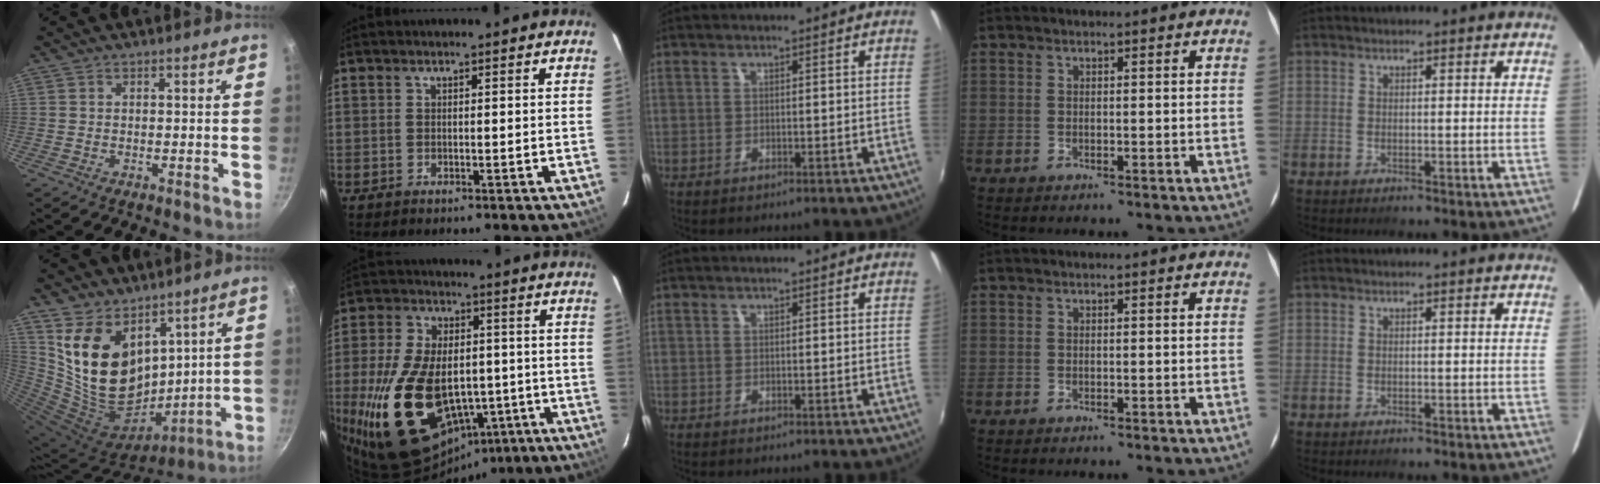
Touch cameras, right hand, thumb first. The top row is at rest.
{"thumb": {"total": 19.8, "force": [10.2, 12.3, 11.7], "torque": [-0.214, -0.074, 0.212]}, "index": {"total": 27.3, "force": [-7.0, 17.5, 19.7], "torque": [-0.426, -0.001, -0.080]}}